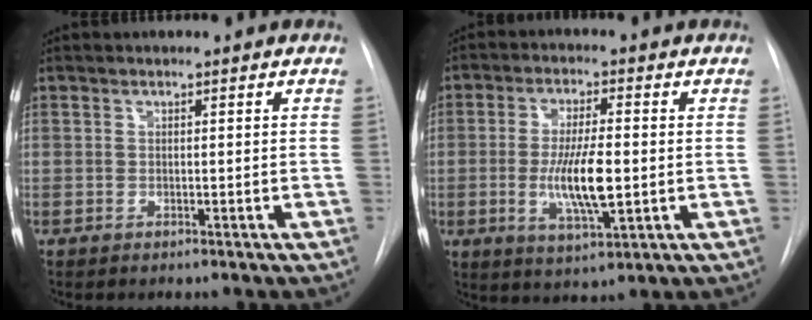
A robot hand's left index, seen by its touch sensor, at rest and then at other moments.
{"total": 9.0, "force": [-1.1, 1.9, 8.7], "torque": [-0.167, -0.013, -0.018]}